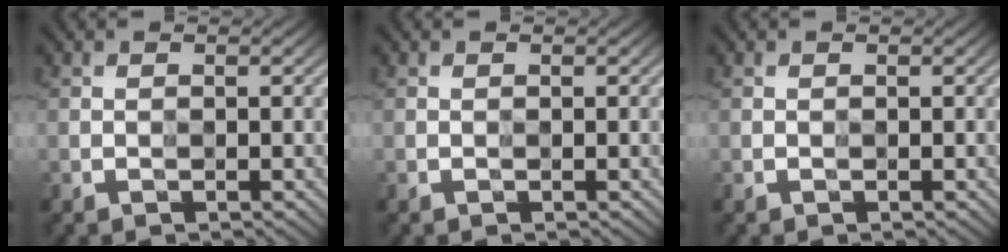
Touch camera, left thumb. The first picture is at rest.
{"total": 0.0}
{"total": 0.0}